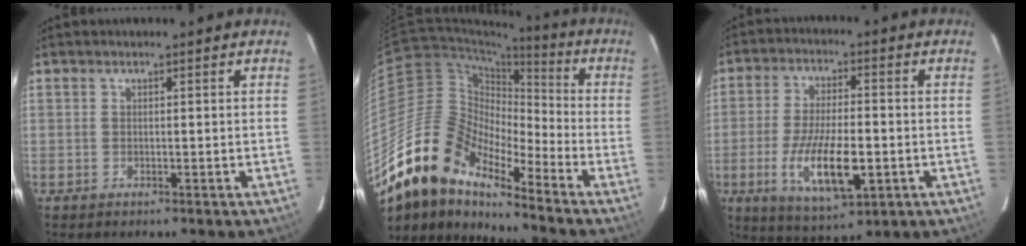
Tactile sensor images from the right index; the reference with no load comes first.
{"total": 18.3, "force": [-15.0, 6.1, 8.6], "torque": [-0.146, -0.007, -0.299]}
{"total": 13.6, "force": [-4.1, 5.0, 12.0], "torque": [-0.240, -0.020, -0.066]}